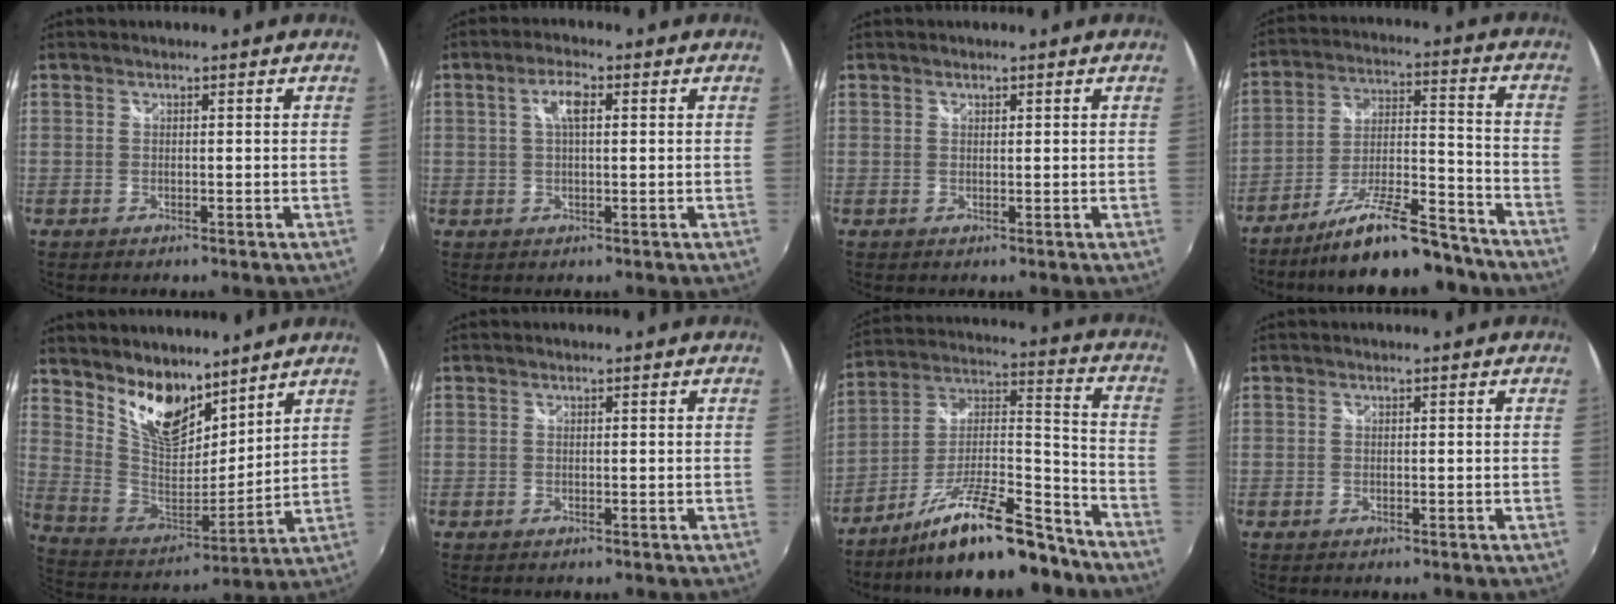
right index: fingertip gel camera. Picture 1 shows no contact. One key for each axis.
{"total": 4.0, "fx": 1.1, "fy": 1.4, "fz": 3.7, "tx": -0.068, "ty": 0.009, "tz": 0.018}
{"total": 0.5, "fx": 0.4, "fy": 0.3, "fz": 0.2, "tx": -0.002, "ty": 0.001, "tz": 0.006}
{"total": 17.6, "fx": -14.7, "fy": 3.7, "fz": 9.1, "tx": -0.162, "ty": 0.001, "tz": -0.227}
{"total": 14.3, "fx": 10.4, "fy": 6.6, "fz": 7.3, "tx": -0.143, "ty": 0.000, "tz": 0.202}
{"total": 0.0}
{"total": 19.3, "fx": -14.5, "fy": 4.4, "fz": 12.0, "tx": -0.206, "ty": 0.005, "tz": -0.233}
{"total": 0.0}